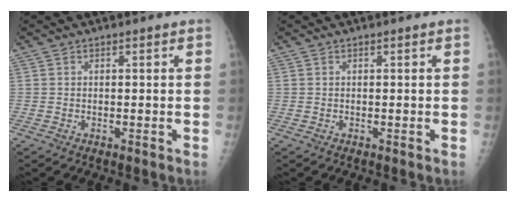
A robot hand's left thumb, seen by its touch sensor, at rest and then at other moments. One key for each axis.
{"total": 0.0}